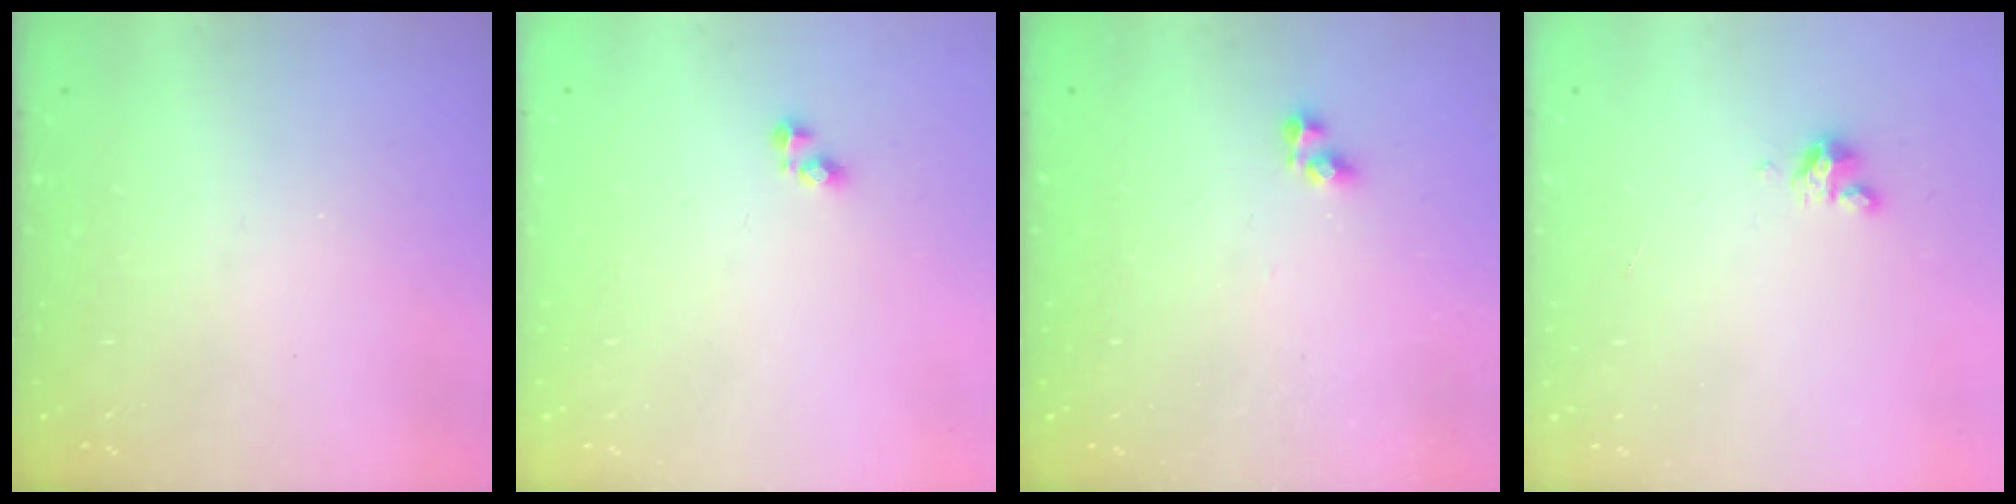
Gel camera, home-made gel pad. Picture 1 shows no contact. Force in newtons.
{"total": 2.7, "press": 2.7, "slide": 0.4}
{"total": 4.2, "press": 4.1, "slide": 0.2}
{"total": 2.8, "press": 2.8, "slide": 0.2}